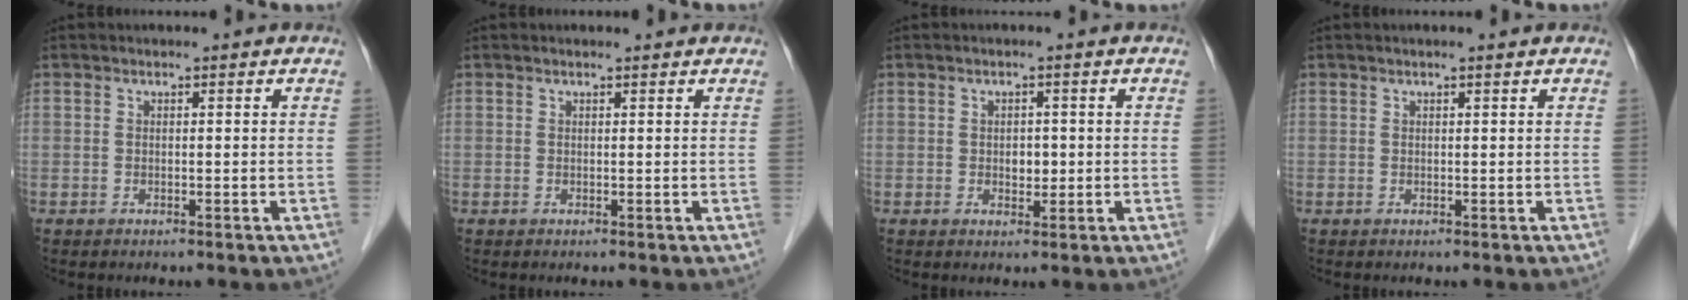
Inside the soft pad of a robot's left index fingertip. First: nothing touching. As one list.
[{"total": 1.2, "force": [1.1, 0.2, 0.3], "torque": [-0.011, 0.011, 0.015]}, {"total": 2.0, "force": [0.0, 1.4, 1.5], "torque": [-0.023, 0.001, 0.002]}, {"total": 1.0, "force": [0.7, -0.1, 0.6], "torque": [-0.013, 0.006, 0.015]}]